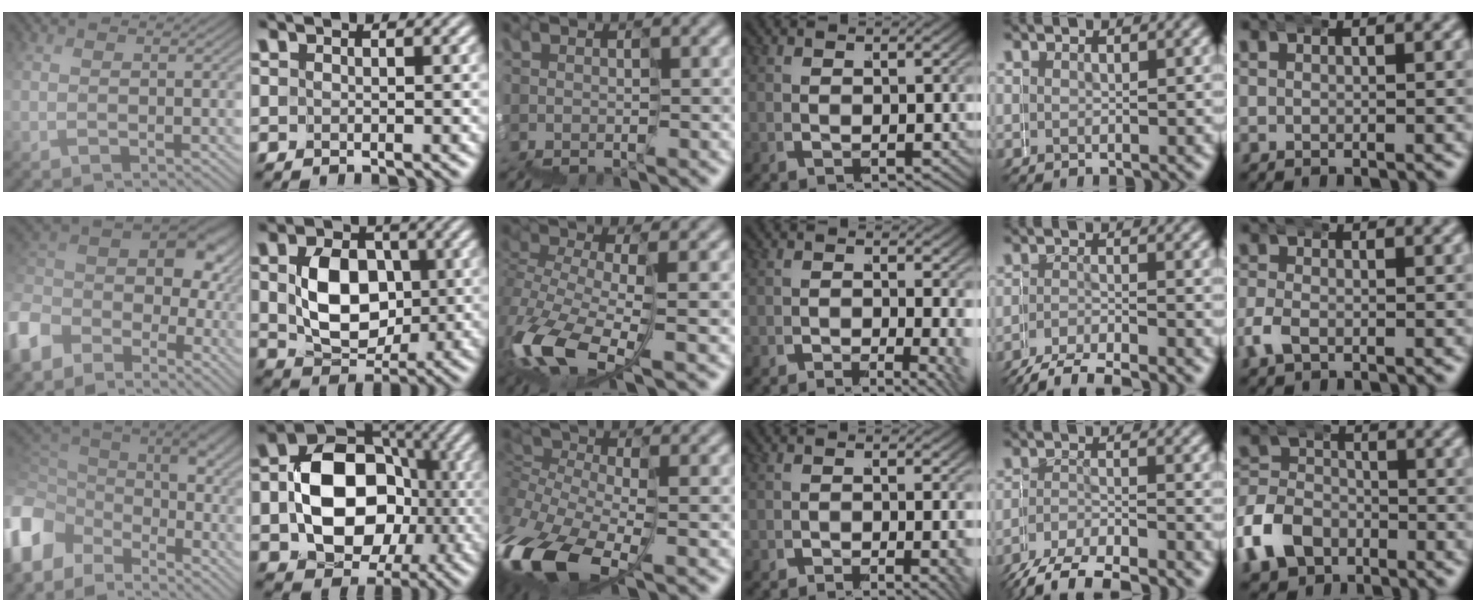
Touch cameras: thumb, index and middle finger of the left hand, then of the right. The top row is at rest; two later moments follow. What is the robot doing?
{"motion": "wrap", "object": "duck tape"}